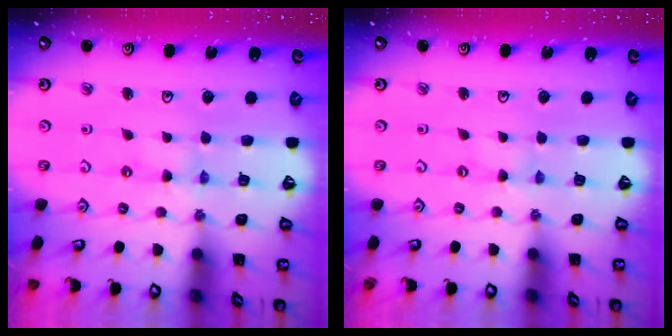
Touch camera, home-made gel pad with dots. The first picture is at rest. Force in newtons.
{"total": 0.0}